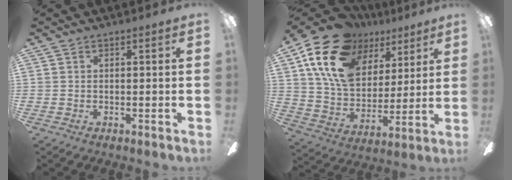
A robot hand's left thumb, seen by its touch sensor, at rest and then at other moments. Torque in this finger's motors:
{"motor_torque": [2.00, 2.03, 1.40, -1.37, 0.22]}